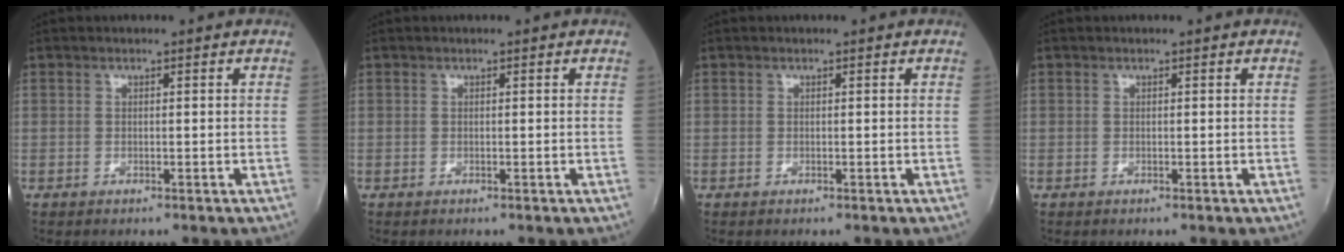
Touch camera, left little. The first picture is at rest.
{"total": 0.0}
{"total": 0.0}
{"total": 0.0}